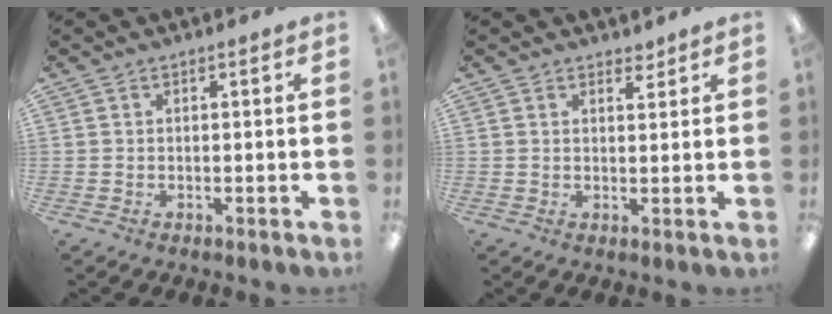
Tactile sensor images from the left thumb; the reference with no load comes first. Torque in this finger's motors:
{"motor_torque": [-0.15, -0.11, -0.10, 0.10, -0.02]}